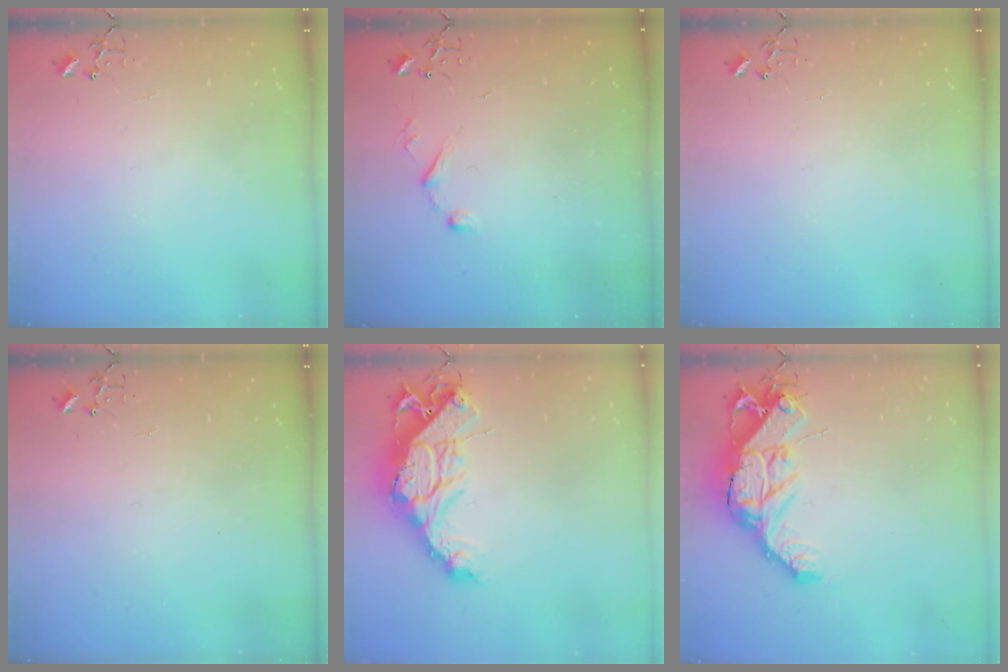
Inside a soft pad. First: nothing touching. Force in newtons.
{"total": 6.6, "press": 6.6, "slide": 0.5}
{"total": 0.0}
{"total": 0.0}
{"total": 18.5, "press": 18.4, "slide": 2.0}
{"total": 17.7, "press": 17.6, "slide": 1.5}